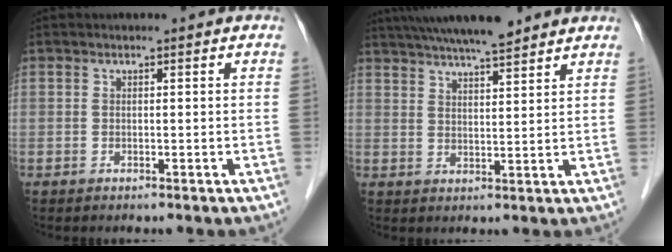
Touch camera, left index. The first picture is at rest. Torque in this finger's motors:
{"motor_torque": [0.88, -0.81, 0.35, 0.07]}